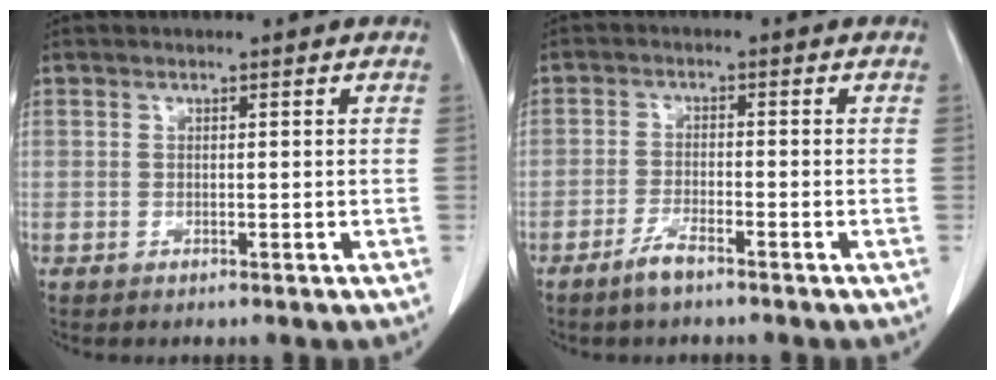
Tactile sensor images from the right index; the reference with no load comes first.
{"total": 3.7, "force": [-2.8, 0.5, 2.3], "torque": [-0.052, -0.004, -0.052]}